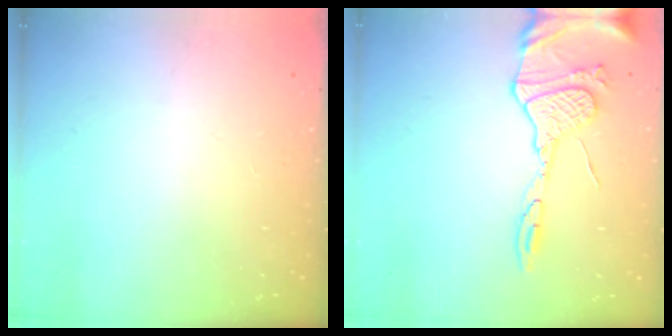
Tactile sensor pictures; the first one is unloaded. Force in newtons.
{"total": 13.9, "press": 13.8, "slide": 1.3}